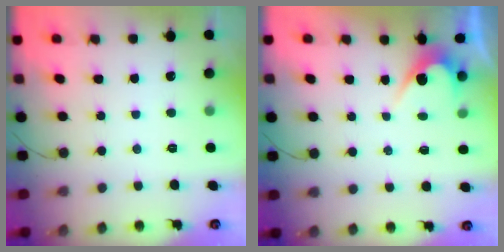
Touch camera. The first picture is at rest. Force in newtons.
{"total": 2.6, "press": 2.6, "slide": 0.1}